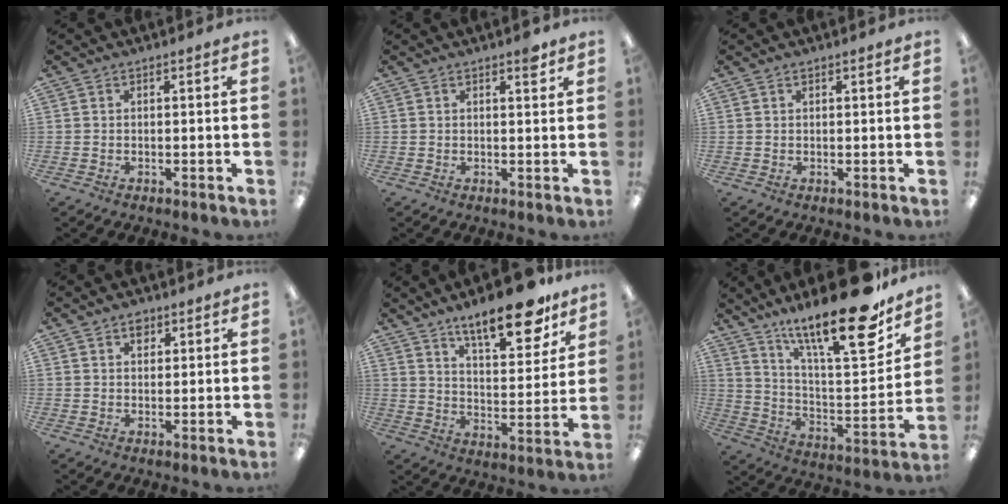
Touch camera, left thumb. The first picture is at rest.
{"total": 2.5, "force": [1.8, 0.8, 1.6], "torque": [-0.010, -0.008, 0.025]}
{"total": 0.6, "force": [0.4, 0.3, 0.2], "torque": [-0.006, 0.003, 0.008]}
{"total": 2.7, "force": [1.7, 1.8, 1.0], "torque": [0.003, -0.007, 0.027]}
{"total": 17.2, "force": [12.8, 5.5, 10.1], "torque": [-0.140, -0.076, 0.209]}
{"total": 23.9, "force": [17.6, 5.0, 15.4], "torque": [-0.240, -0.121, 0.282]}